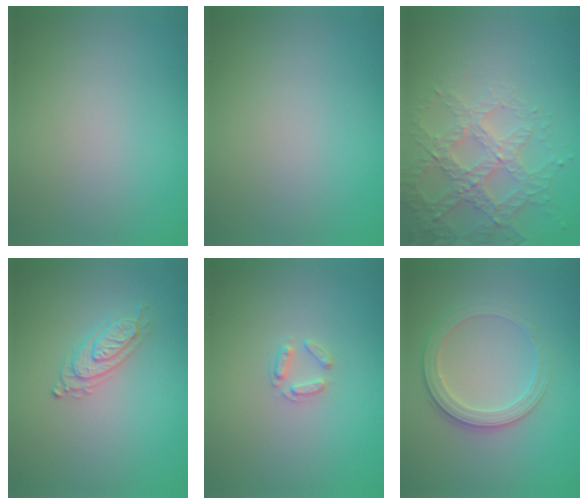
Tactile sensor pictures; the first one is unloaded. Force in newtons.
{"total": 0.0}
{"total": 4.1, "press": 3.5, "slide": 2.0}
{"total": 2.1, "press": 2.1, "slide": 0.5}
{"total": 1.5, "press": 1.4, "slide": 0.2}
{"total": 2.8, "press": 2.7, "slide": 0.9}